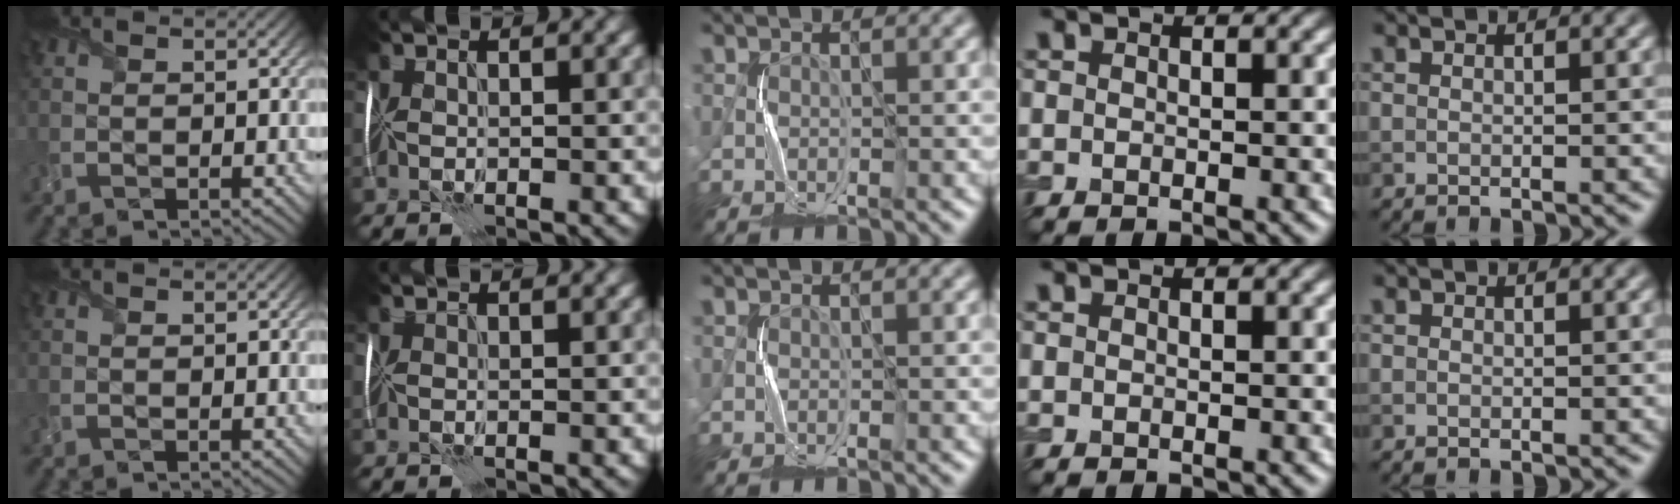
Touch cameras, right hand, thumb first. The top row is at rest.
{"index": {"total": 1.4, "force": [1.3, 0.1, 0.5], "torque": [-0.002, 0.005, 0.004]}}